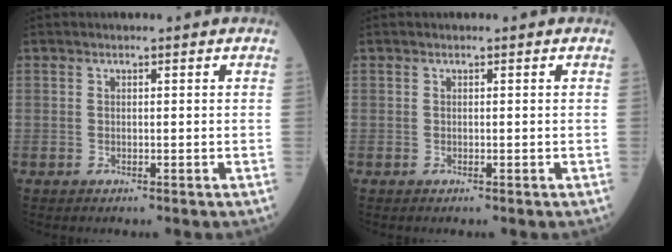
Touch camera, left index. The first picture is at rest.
{"total": 0.0}